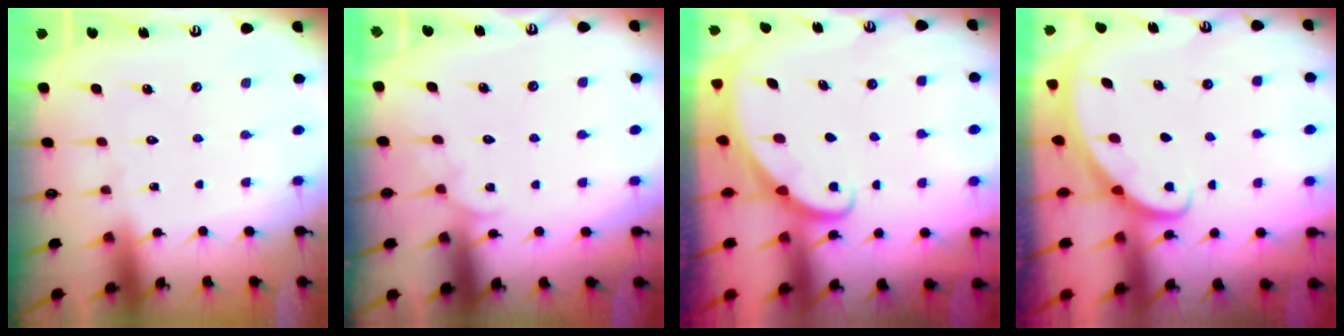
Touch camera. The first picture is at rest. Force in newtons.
{"total": 3.0, "press": 3.0, "slide": 0.3}
{"total": 2.0, "press": 2.0, "slide": 0.3}
{"total": 2.3, "press": 2.3, "slide": 0.1}